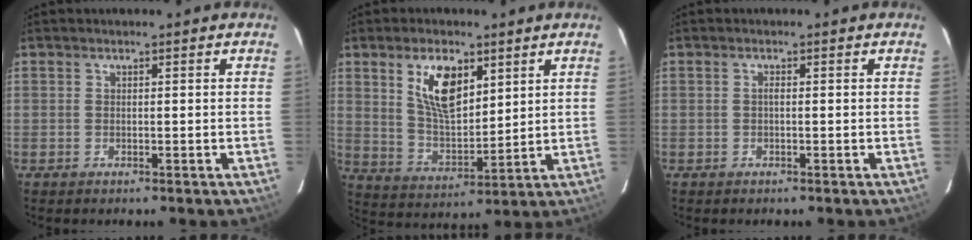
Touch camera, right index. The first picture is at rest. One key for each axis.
{"total": 10.4, "fx": 5.2, "fy": 4.4, "fz": 7.8, "tx": -0.144, "ty": 0.000, "tz": 0.111}
{"total": 0.6, "fx": -0.1, "fy": 0.3, "fz": 0.5, "tx": -0.010, "ty": 0.001, "tz": -0.003}